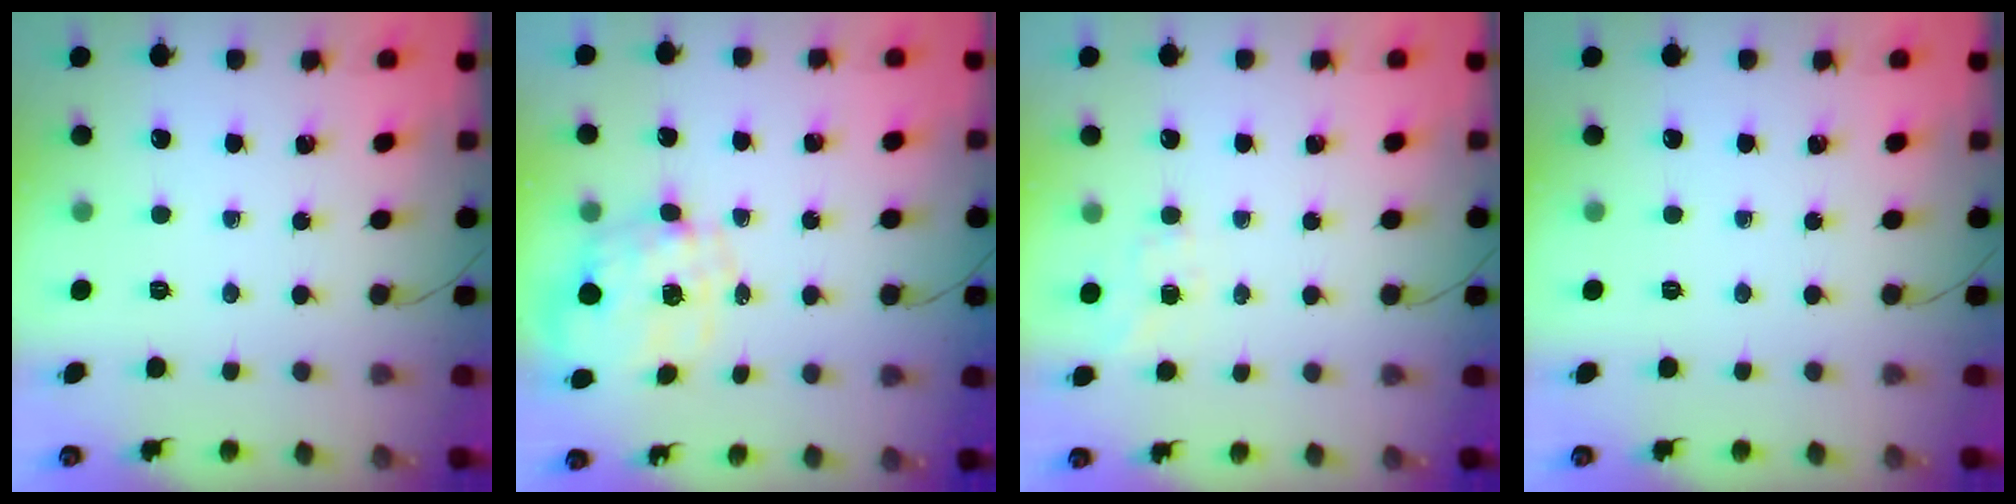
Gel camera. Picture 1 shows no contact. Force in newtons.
{"total": 2.3, "press": 2.1, "slide": 1.1}
{"total": 2.9, "press": 2.5, "slide": 1.5}
{"total": 0.0}